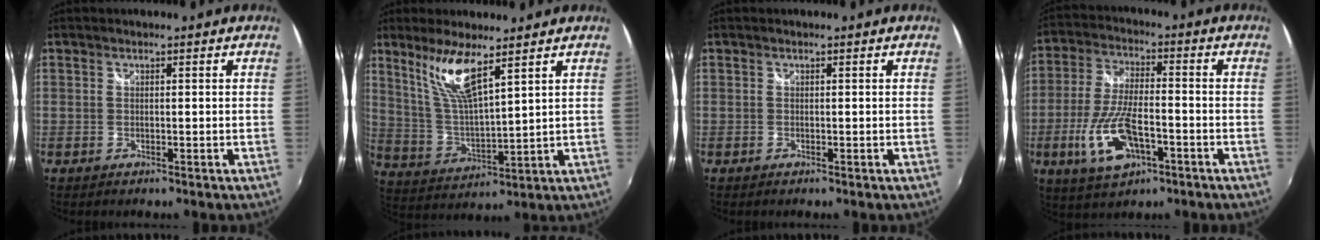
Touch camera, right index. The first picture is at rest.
{"total": 10.1, "force": [6.6, 1.4, 7.4], "torque": [-0.139, -0.002, 0.142]}
{"total": 0.0}
{"total": 12.9, "force": [-4.9, 5.1, 10.8], "torque": [-0.229, -0.011, -0.087]}